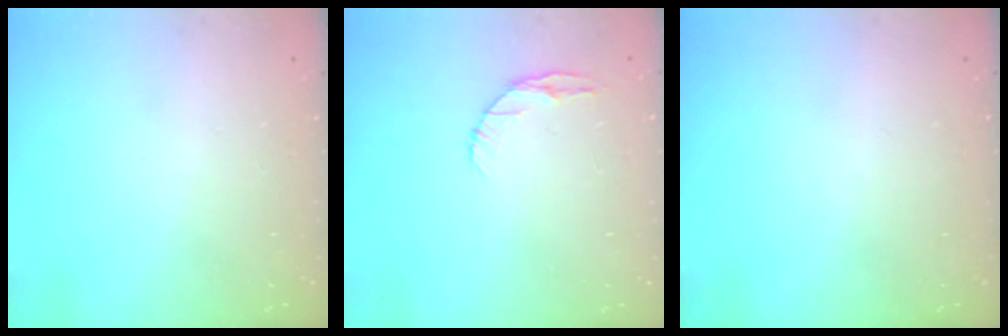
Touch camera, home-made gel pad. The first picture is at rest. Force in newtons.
{"total": 5.8, "press": 5.7, "slide": 0.8}
{"total": 0.0}